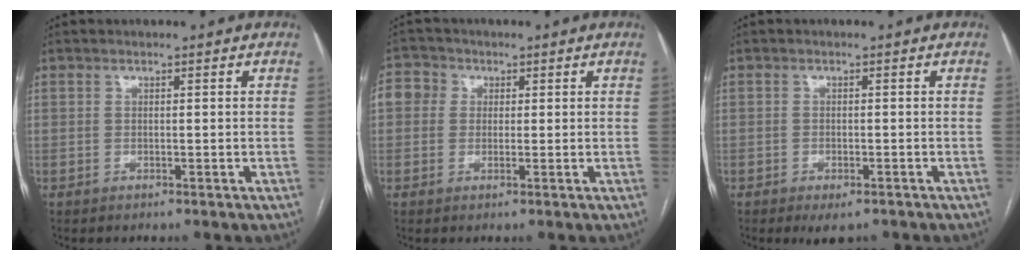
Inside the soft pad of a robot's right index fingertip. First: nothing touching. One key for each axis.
{"total": 7.9, "fx": 1.7, "fy": 7.2, "fz": 2.9, "tx": -0.079, "ty": 0.029, "tz": 0.030}
{"total": 1.9, "fx": -1.2, "fy": 0.9, "fz": 1.3, "tx": -0.016, "ty": -0.002, "tz": -0.009}